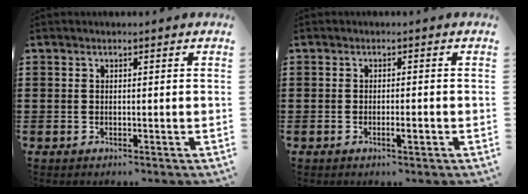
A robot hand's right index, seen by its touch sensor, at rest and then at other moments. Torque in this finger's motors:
{"motor_torque": [0.08, -0.07, 0.06, 0.01]}